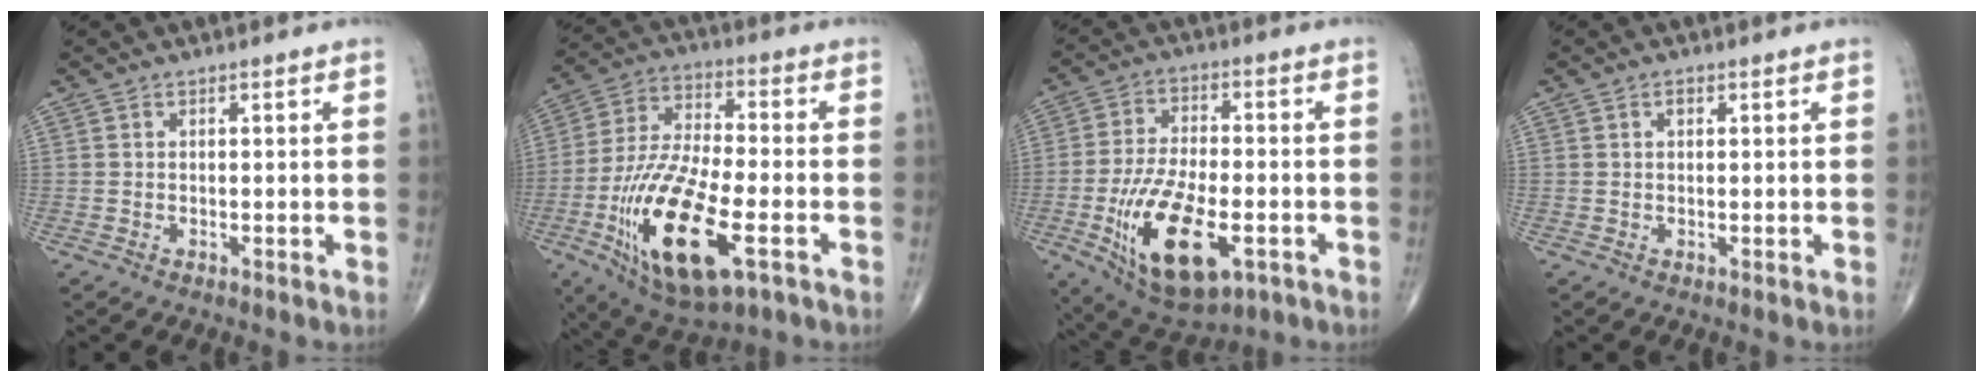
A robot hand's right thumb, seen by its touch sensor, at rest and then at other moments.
{"total": 21.9, "force": [-7.5, 8.3, 18.8], "torque": [-0.381, 0.008, -0.123]}
{"total": 18.1, "force": [-6.0, 8.3, 14.9], "torque": [-0.270, 0.004, -0.090]}
{"total": 1.1, "force": [0.5, 0.7, 0.8], "torque": [-0.008, 0.000, 0.007]}